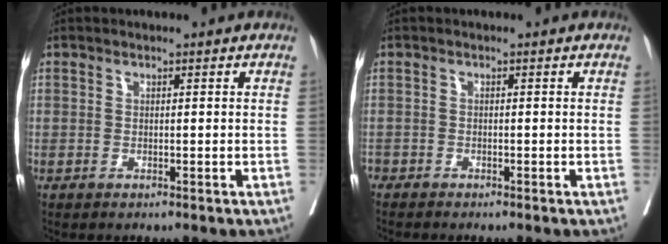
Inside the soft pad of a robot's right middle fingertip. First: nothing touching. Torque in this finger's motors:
{"motor_torque": [0.16, -0.14, 0.01, 0.01]}